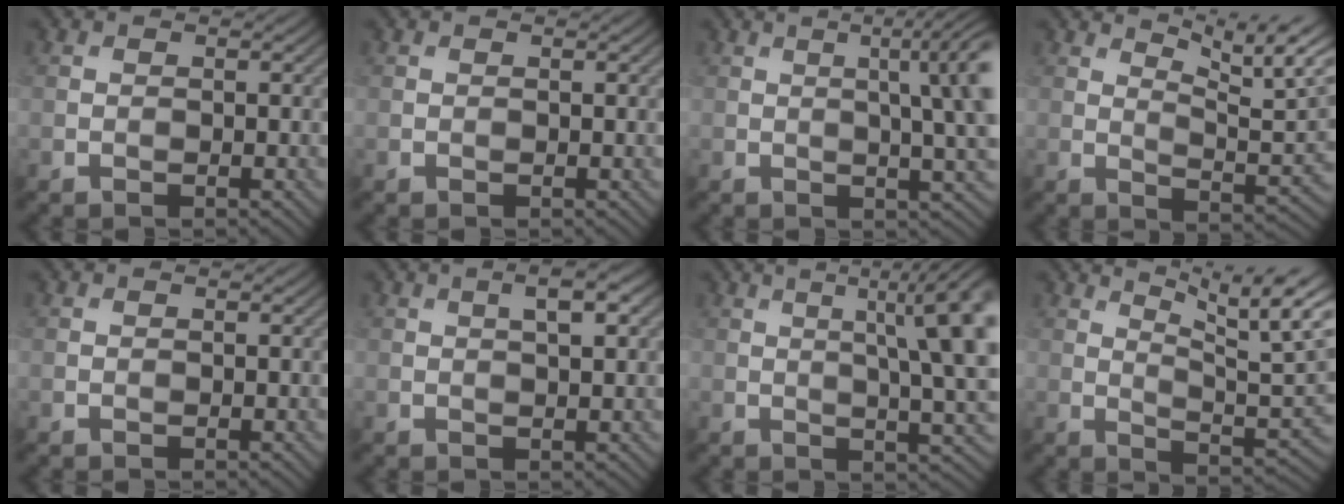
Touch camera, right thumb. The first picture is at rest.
{"total": 0.0}
{"total": 9.2, "force": [1.3, 2.3, 8.8], "torque": [-0.083, 0.021, 0.014]}
{"total": 9.8, "force": [6.7, 2.4, 6.8], "torque": [-0.111, 0.000, 0.100]}
{"total": 0.0}
{"total": 3.4, "force": [1.2, 0.9, 3.0], "torque": [-0.049, 0.002, 0.022]}
{"total": 12.8, "force": [2.6, 3.4, 12.1], "torque": [-0.131, 0.034, 0.033]}
{"total": 13.7, "force": [8.3, 4.1, 10.2], "torque": [-0.155, 0.013, 0.117]}